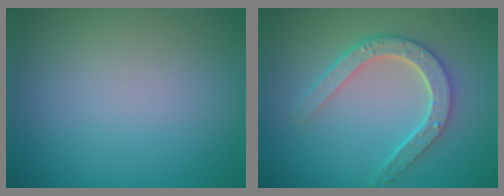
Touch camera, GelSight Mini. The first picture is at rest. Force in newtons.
{"total": 4.7, "press": 3.7, "slide": 2.9}